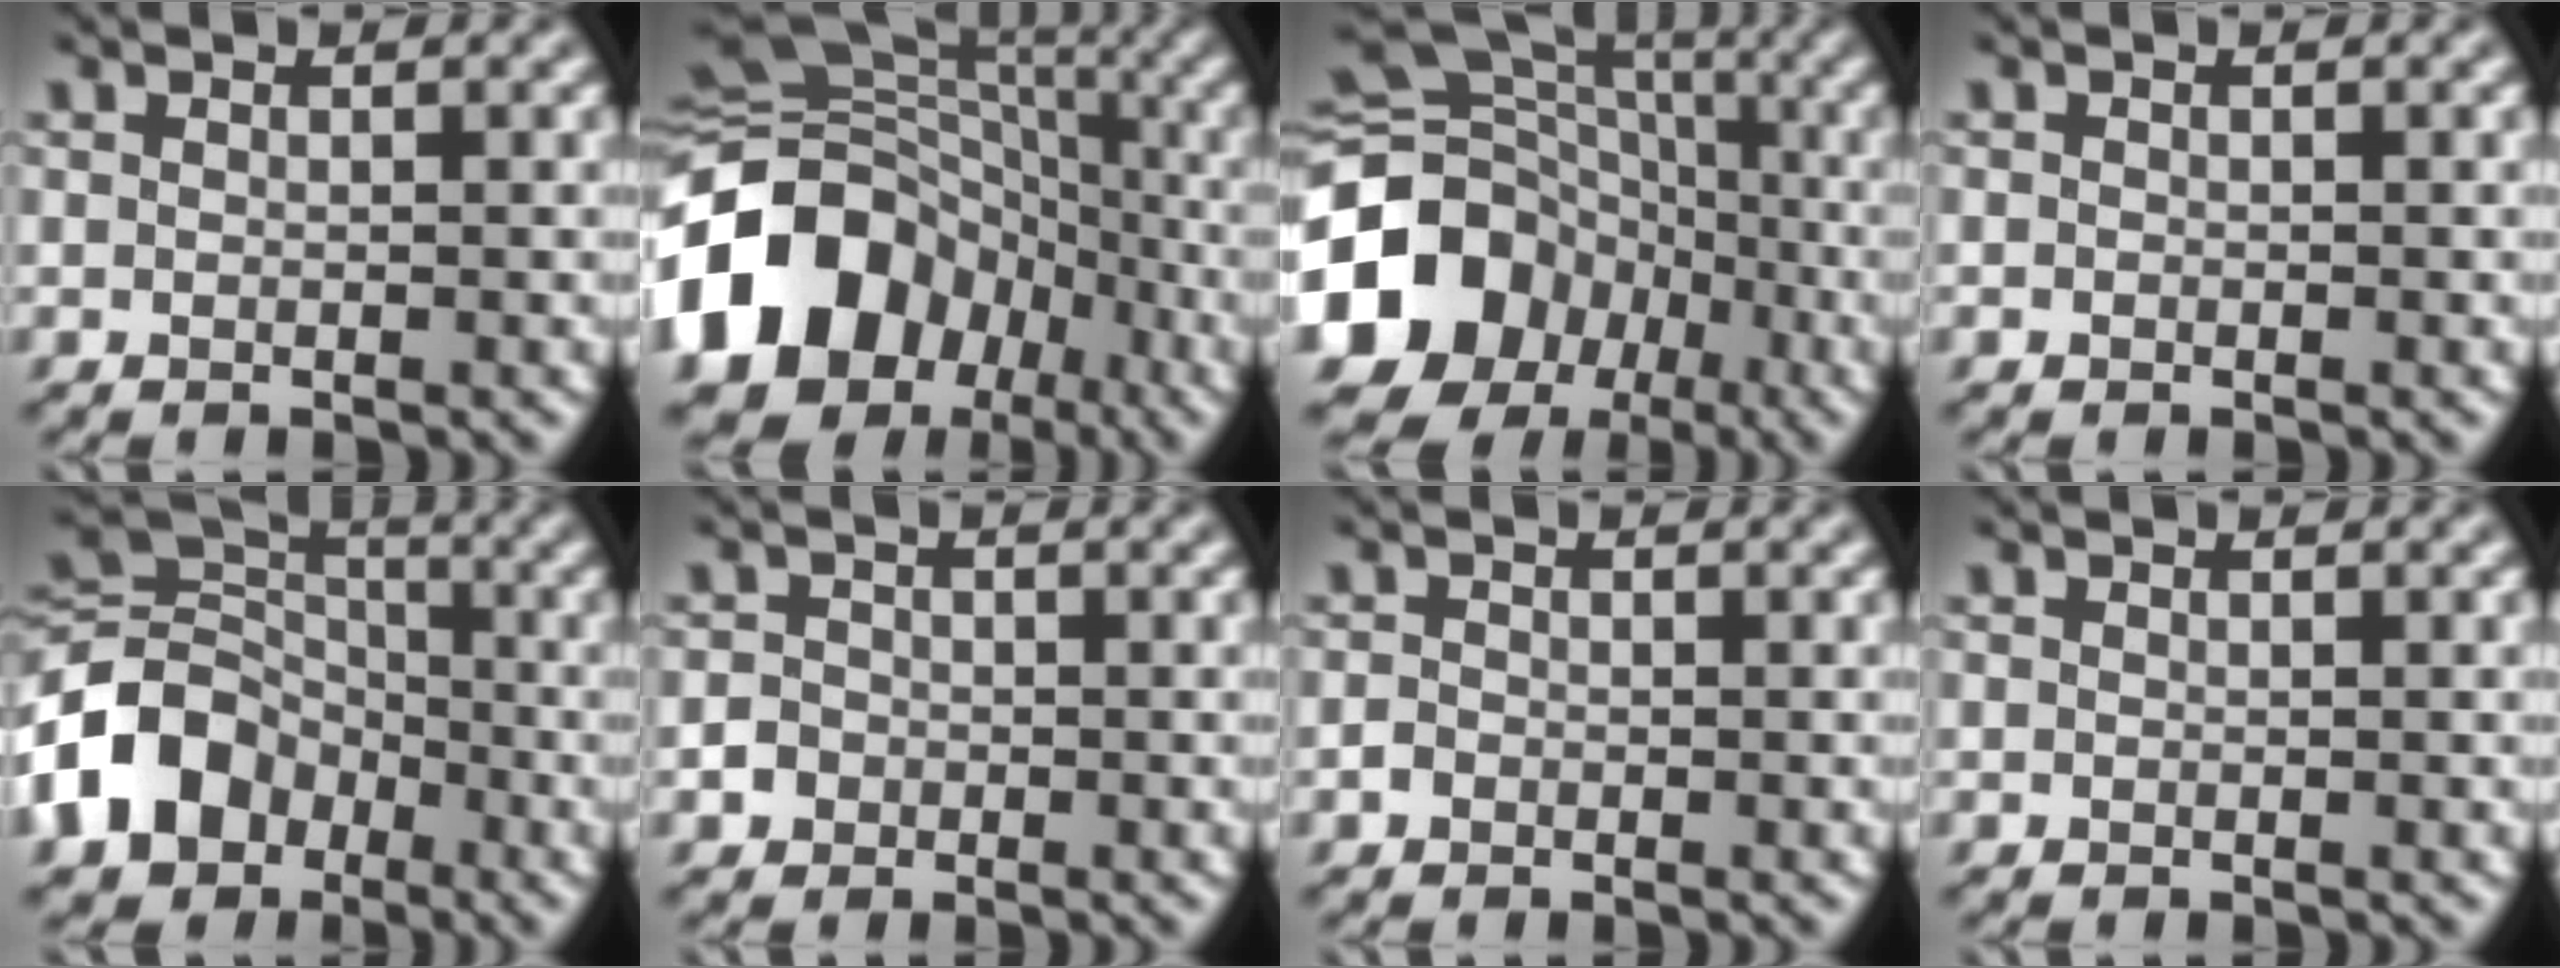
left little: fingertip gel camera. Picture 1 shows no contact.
{"total": 15.4, "force": [-5.3, 12.4, 7.4], "torque": [-0.168, 0.001, -0.114]}
{"total": 16.3, "force": [-5.5, 13.8, 6.8], "torque": [-0.165, 0.001, -0.127]}
{"total": 0.0}
{"total": 10.1, "force": [-4.2, 7.8, 4.8], "torque": [-0.113, 0.005, -0.100]}
{"total": 2.1, "force": [-0.9, 1.8, 0.5], "torque": [0.004, 0.006, -0.022]}
{"total": 0.8, "force": [-0.5, 0.6, 0.2], "torque": [-0.003, 0.000, -0.013]}
{"total": 0.0}